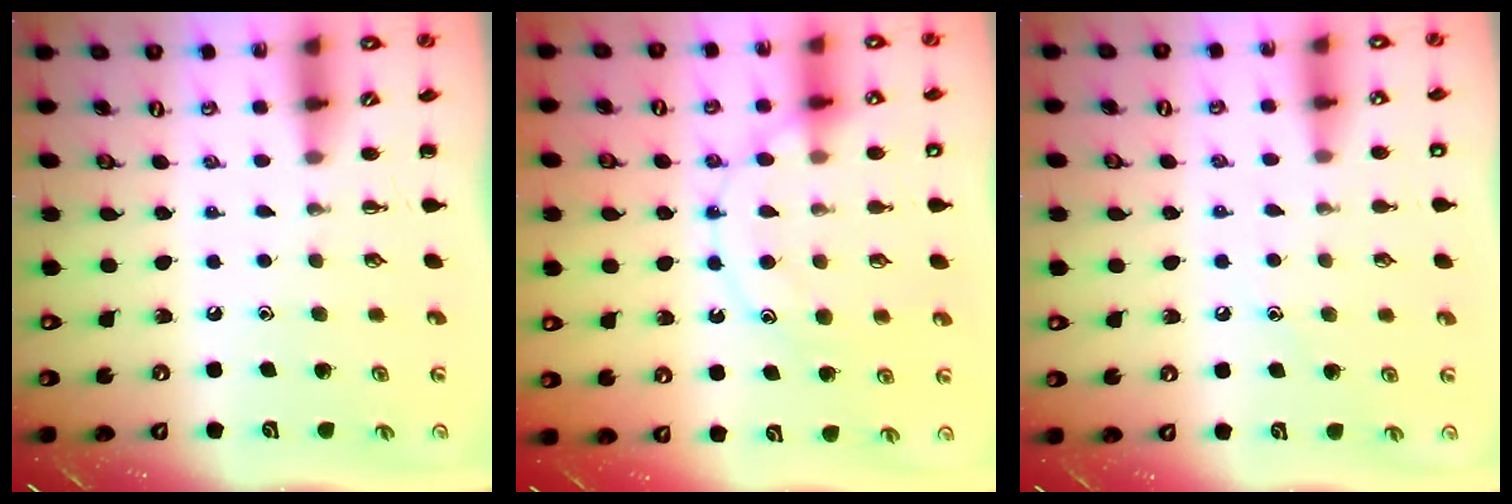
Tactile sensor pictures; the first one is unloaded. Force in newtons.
{"total": 12.7, "press": 12.6, "slide": 1.0}
{"total": 6.1, "press": 5.9, "slide": 1.7}